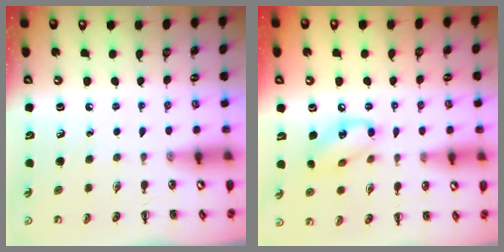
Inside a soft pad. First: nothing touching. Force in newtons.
{"total": 12.0, "press": 11.9, "slide": 1.6}